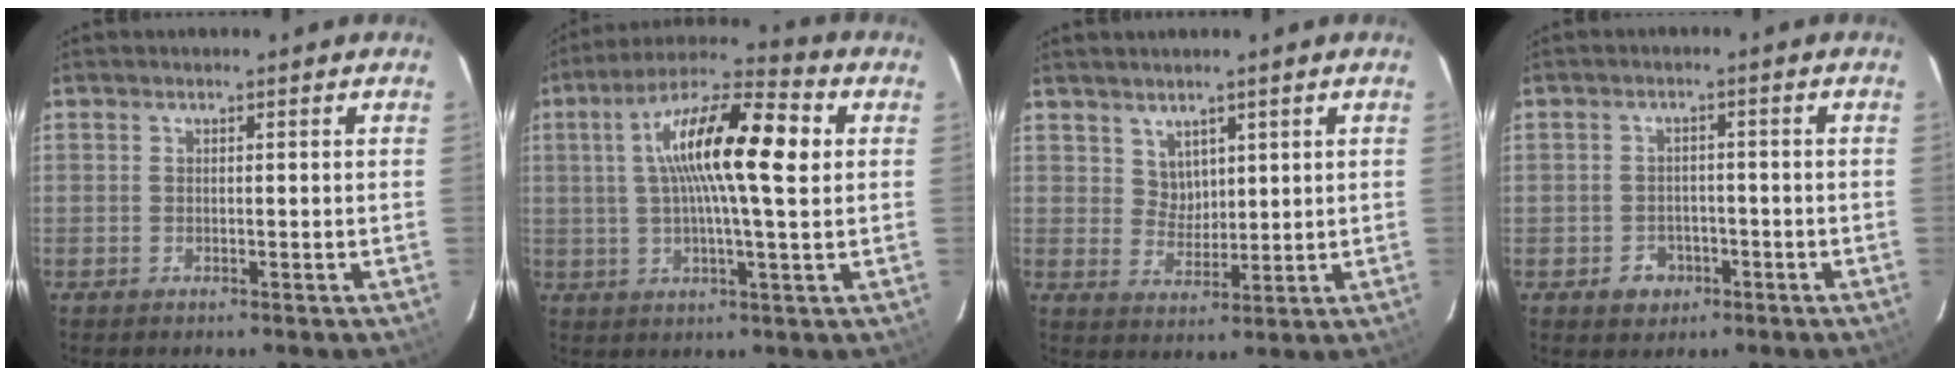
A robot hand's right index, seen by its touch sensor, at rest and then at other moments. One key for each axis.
{"total": 16.2, "fx": 3.2, "fy": 3.0, "fz": 15.6, "tx": -0.276, "ty": 0.026, "tz": 0.041}
{"total": 4.0, "fx": 2.7, "fy": 2.8, "fz": 0.9, "tx": -0.009, "ty": 0.005, "tz": 0.057}
{"total": 4.4, "fx": -1.9, "fy": 3.8, "fz": 0.8, "tx": -0.027, "ty": 0.014, "tz": -0.019}